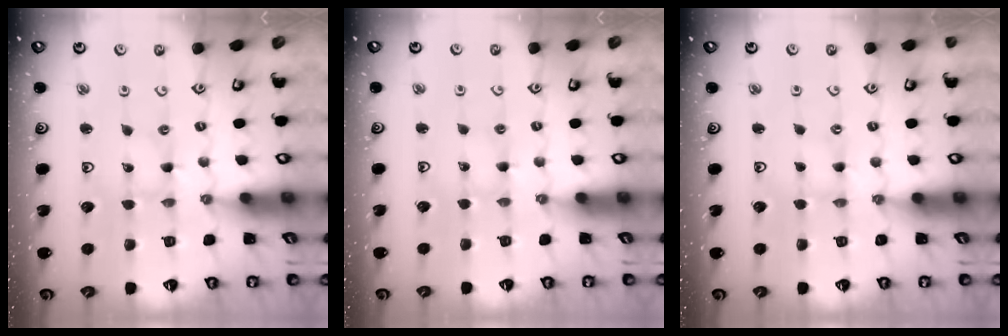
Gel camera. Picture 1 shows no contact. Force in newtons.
{"total": 2.5, "press": 2.5, "slide": 0.3}
{"total": 0.0}